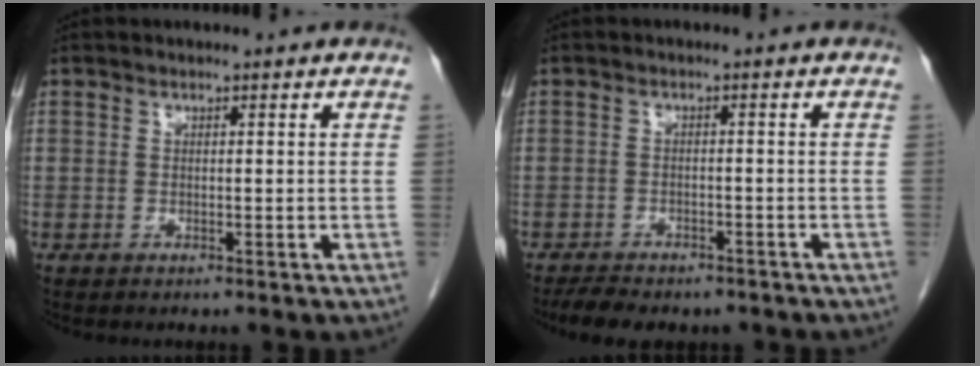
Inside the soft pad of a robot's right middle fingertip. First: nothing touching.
{"total": 7.1, "force": [-5.9, 2.5, 3.0], "torque": [-0.049, -0.006, -0.082]}